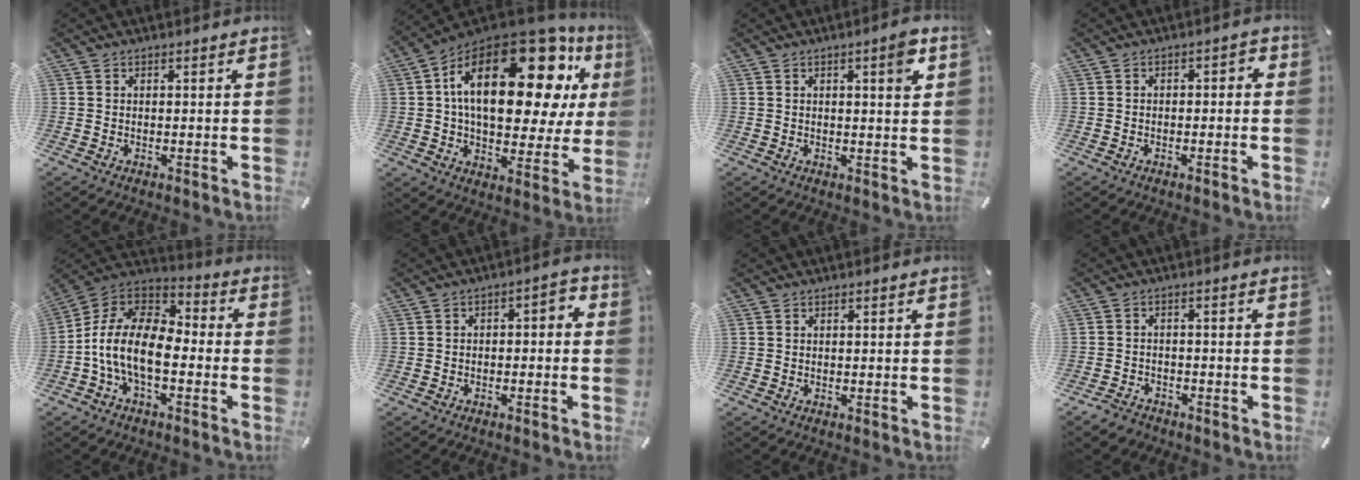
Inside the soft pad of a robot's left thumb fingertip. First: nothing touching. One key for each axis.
{"total": 28.2, "fx": 9.5, "fy": 13.4, "fz": 22.9, "tx": -0.379, "ty": -0.061, "tz": 0.154}
{"total": 4.9, "fx": 1.9, "fy": 1.0, "fz": 4.4, "tx": -0.055, "ty": -0.009, "tz": 0.024}
{"total": 2.2, "fx": -1.6, "fy": 1.0, "fz": 1.0, "tx": -0.019, "ty": 0.012, "tz": -0.033}
{"total": 13.9, "fx": -5.2, "fy": 7.3, "fz": 10.6, "tx": -0.233, "ty": 0.006, "tz": -0.101}
{"total": 3.2, "fx": -2.3, "fy": 1.6, "fz": 1.7, "tx": -0.027, "ty": 0.019, "tz": -0.045}
{"total": 0.0}
{"total": 3.2, "fx": -2.6, "fy": 1.8, "fz": 0.6, "tx": -0.017, "ty": 0.015, "tz": -0.054}